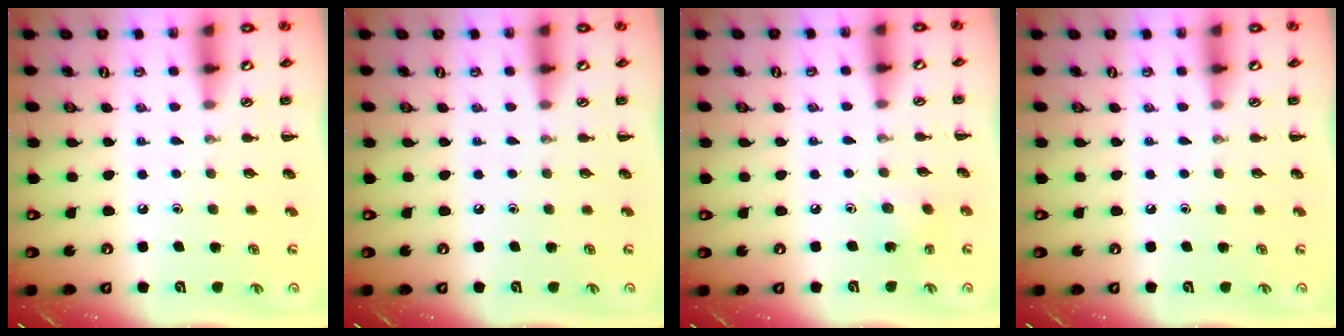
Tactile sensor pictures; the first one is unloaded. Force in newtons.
{"total": 0.0}
{"total": 2.3, "press": 2.1, "slide": 0.9}
{"total": 0.0}